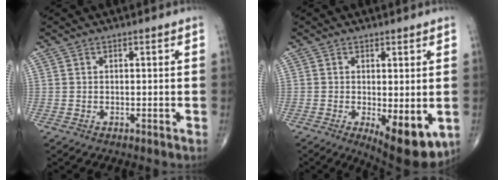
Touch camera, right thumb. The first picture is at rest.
{"total": 10.3, "force": [-2.6, 3.8, 9.2], "torque": [-0.121, -0.023, -0.026]}